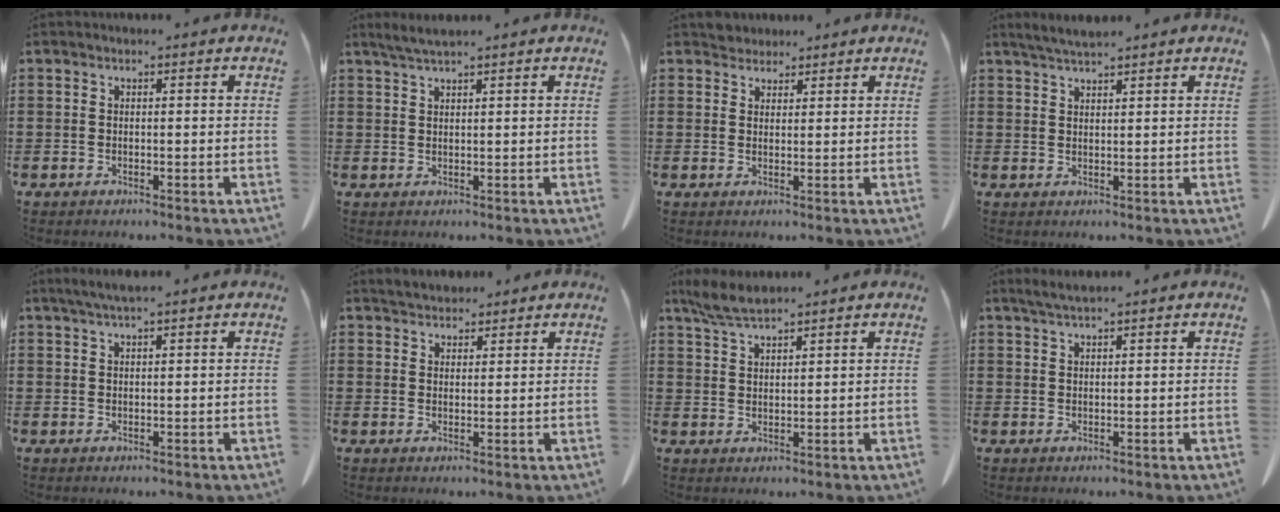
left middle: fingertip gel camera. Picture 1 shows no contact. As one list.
[{"total": 2.1, "force": [1.7, -0.2, 1.1], "torque": [-0.025, -0.001, 0.034]}, {"total": 2.6, "force": [2.4, 0.9, 0.0], "torque": [0.001, -0.002, 0.047]}, {"total": 2.7, "force": [2.5, 0.0, 1.1], "torque": [-0.028, -0.005, 0.048]}, {"total": 2.1, "force": [1.5, 0.0, 1.4], "torque": [-0.029, -0.002, 0.029]}, {"total": 2.6, "force": [2.6, 0.6, 0.0], "torque": [-0.007, -0.004, 0.051]}, {"total": 4.2, "force": [3.6, 0.5, 2.2], "torque": [-0.053, -0.008, 0.068]}, {"total": 1.8, "force": [1.6, -0.2, 0.9], "torque": [-0.021, -0.001, 0.030]}]